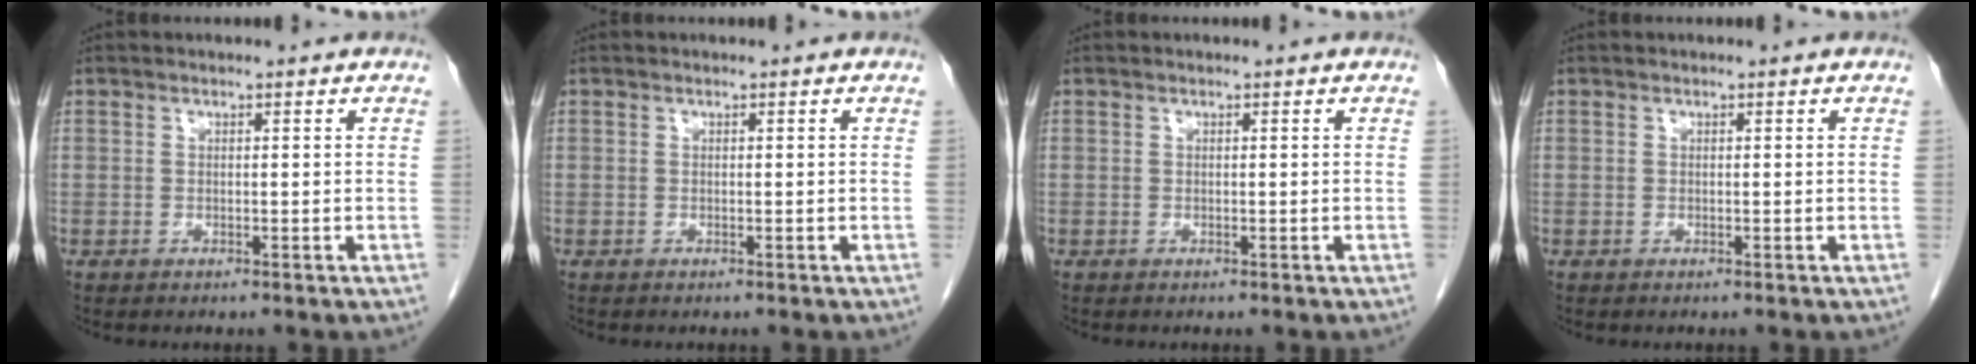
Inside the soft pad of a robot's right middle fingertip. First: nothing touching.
{"total": 0.0}
{"total": 0.0}
{"total": 0.0}